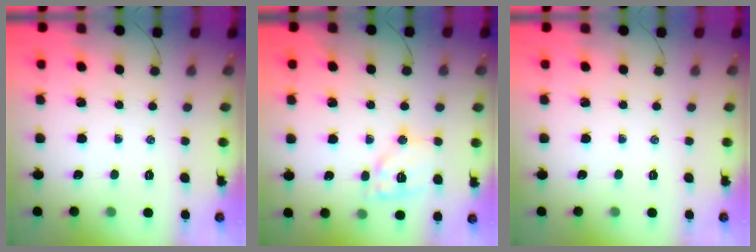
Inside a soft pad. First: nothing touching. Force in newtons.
{"total": 11.9, "press": 11.8, "slide": 1.3}
{"total": 0.0}